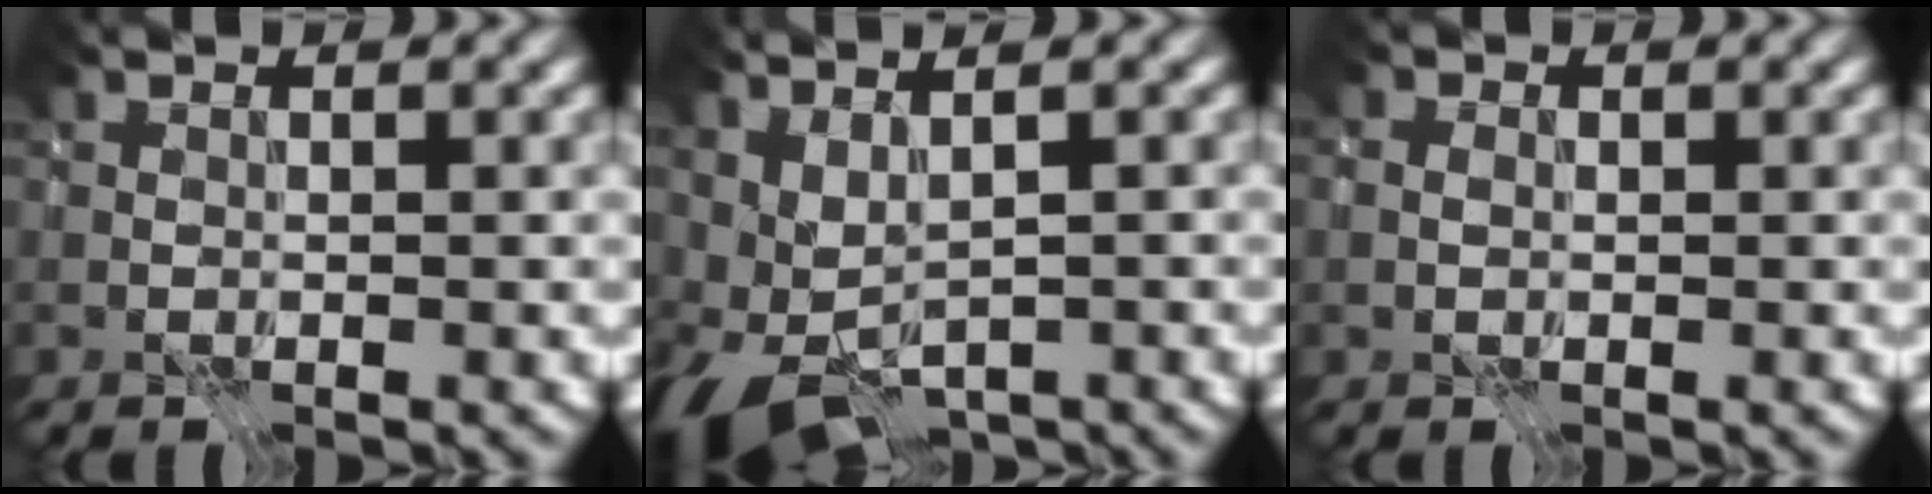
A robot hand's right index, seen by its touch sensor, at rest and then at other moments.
{"total": 6.2, "force": [-1.9, 2.8, 5.2], "torque": [-0.102, -0.019, -0.009]}
{"total": 1.0, "force": [-0.2, 0.8, 0.4], "torque": [-0.008, 0.000, -0.003]}